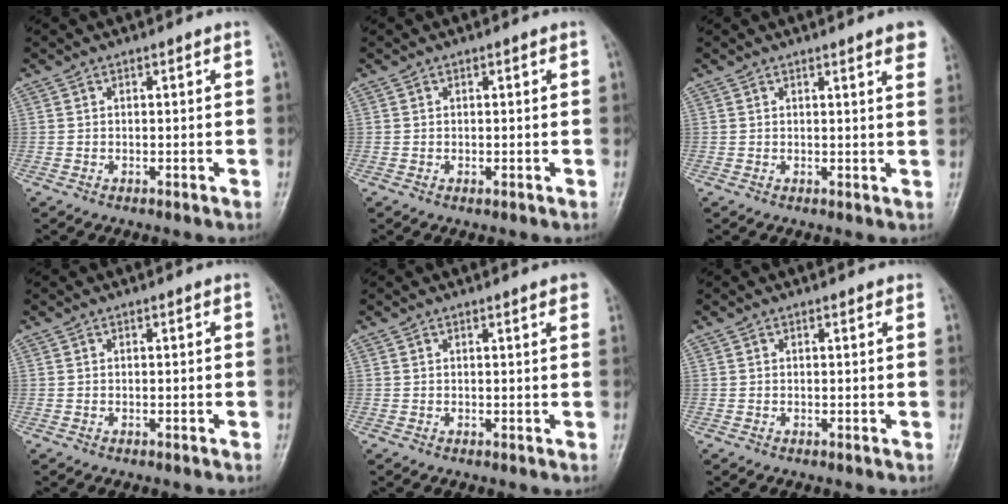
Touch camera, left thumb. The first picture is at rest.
{"total": 0.7, "force": [0.1, 0.4, 0.6], "torque": [-0.006, 0.000, 0.003]}
{"total": 5.1, "force": [3.5, 0.7, 3.7], "torque": [-0.031, -0.005, 0.033]}
{"total": 0.0}
{"total": 2.7, "force": [1.9, 0.3, 1.9], "torque": [-0.018, 0.001, 0.019]}
{"total": 0.8, "force": [0.6, 0.3, 0.4], "torque": [-0.007, 0.000, 0.004]}